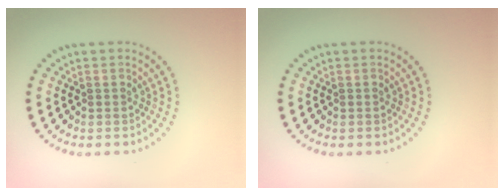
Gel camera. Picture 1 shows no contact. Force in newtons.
{"total": 0.0}